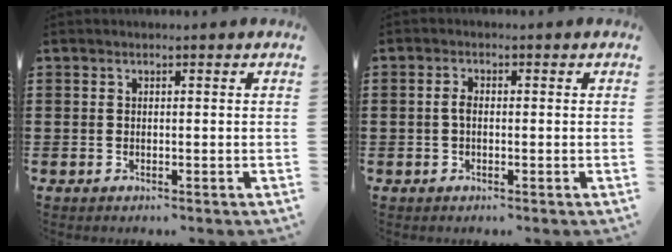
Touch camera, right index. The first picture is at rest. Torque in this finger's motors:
{"motor_torque": [0.21, 0.03, 0.19, 0.06]}